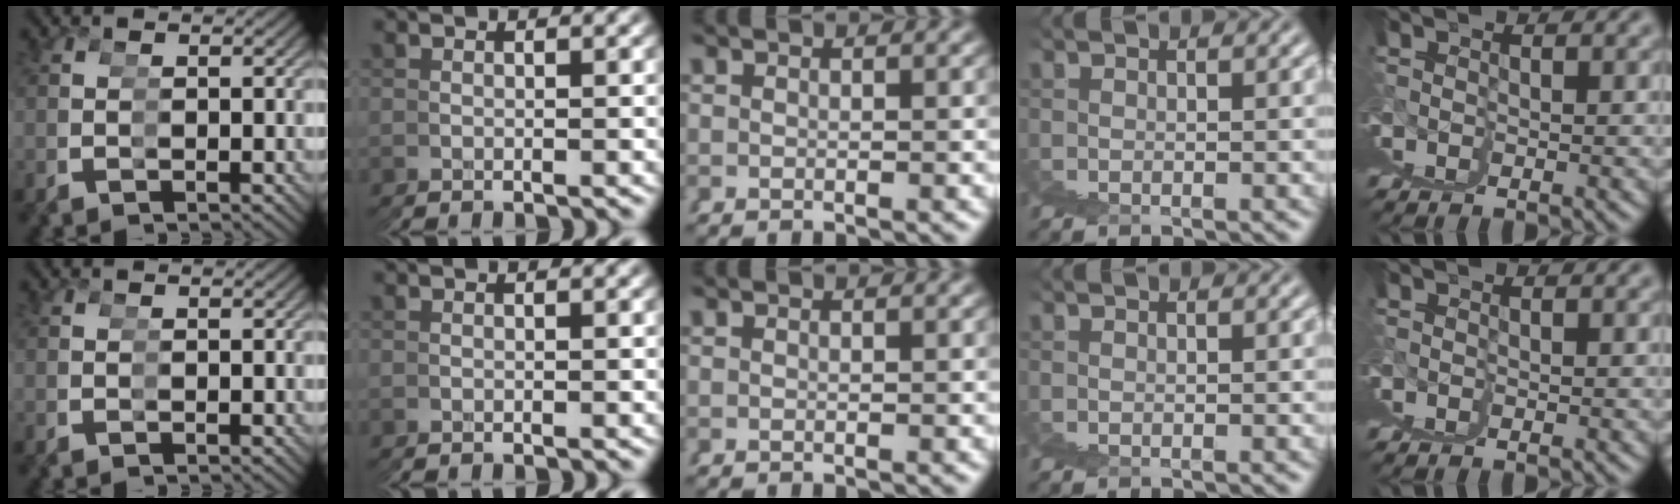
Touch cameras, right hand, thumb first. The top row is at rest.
{}